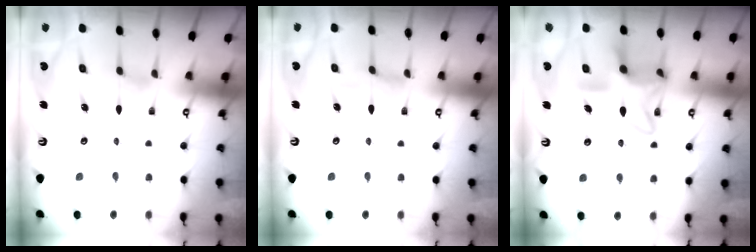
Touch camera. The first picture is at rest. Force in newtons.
{"total": 0.0}
{"total": 14.5, "press": 14.5, "slide": 1.2}